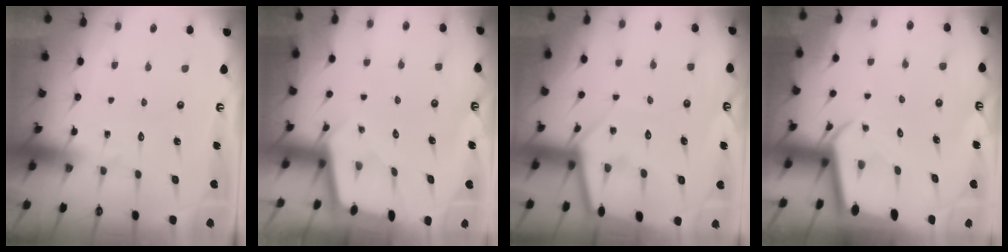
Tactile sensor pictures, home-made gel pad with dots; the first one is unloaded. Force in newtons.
{"total": 1.9, "press": 1.9, "slide": 0.1}
{"total": 6.7, "press": 6.7, "slide": 0.6}
{"total": 3.6, "press": 3.6, "slide": 0.4}